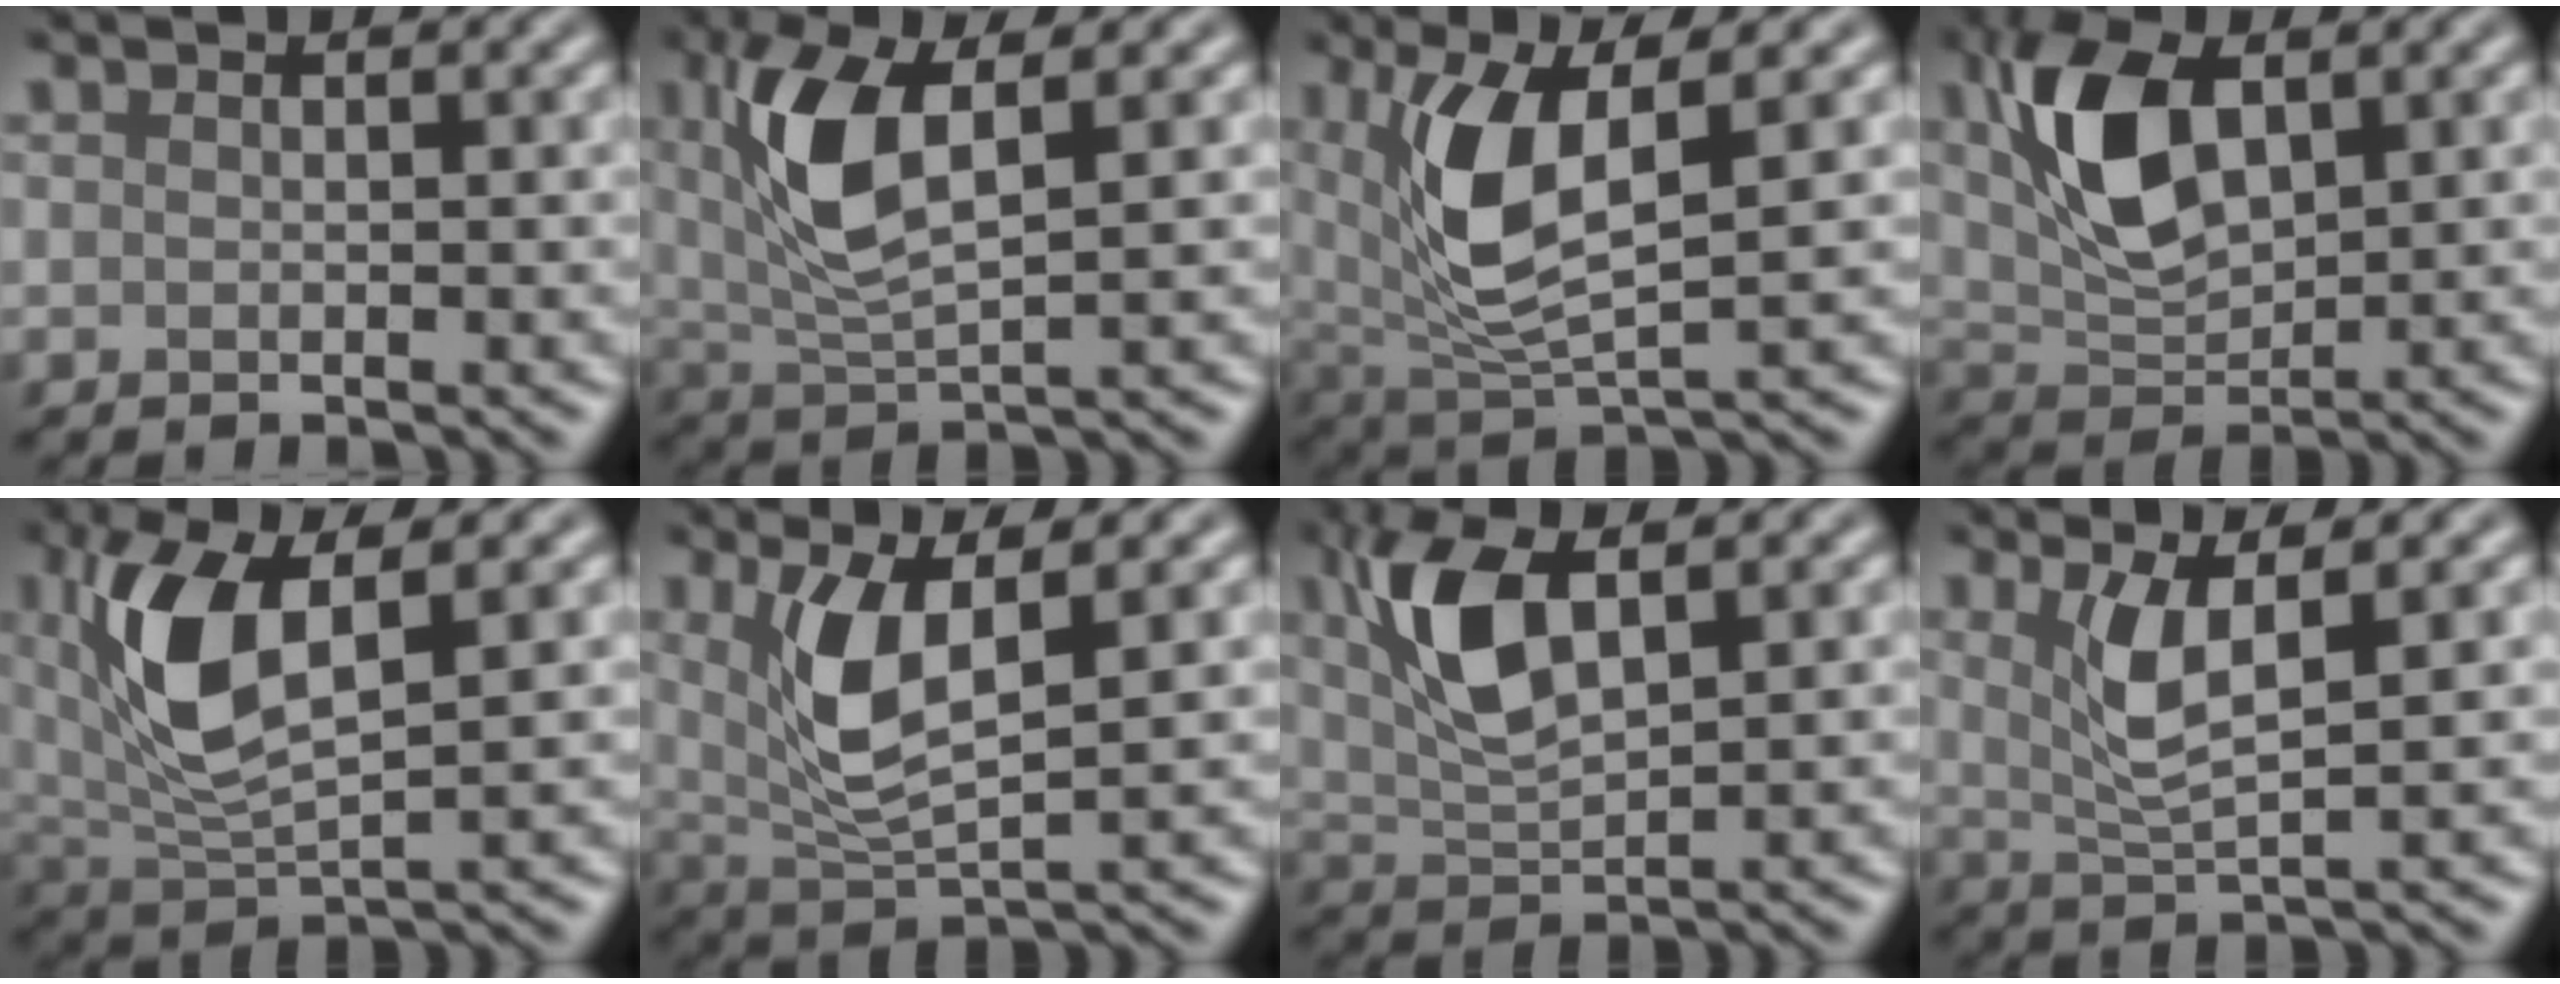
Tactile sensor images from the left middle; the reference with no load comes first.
{"total": 6.0, "force": [1.5, 2.2, 5.4], "torque": [-0.124, -0.002, 0.041]}
{"total": 6.7, "force": [1.6, 2.5, 6.0], "torque": [-0.142, -0.012, 0.043]}
{"total": 7.3, "force": [2.1, 3.7, 5.9], "torque": [-0.131, 0.006, 0.045]}
{"total": 7.5, "force": [1.8, 3.2, 6.5], "torque": [-0.148, -0.001, 0.042]}
{"total": 5.0, "force": [1.4, 1.6, 4.6], "torque": [-0.102, -0.009, 0.043]}
{"total": 6.0, "force": [1.9, 2.4, 5.2], "torque": [-0.118, 0.005, 0.044]}
{"total": 3.2, "force": [0.9, 0.6, 3.1], "torque": [-0.071, -0.006, 0.032]}